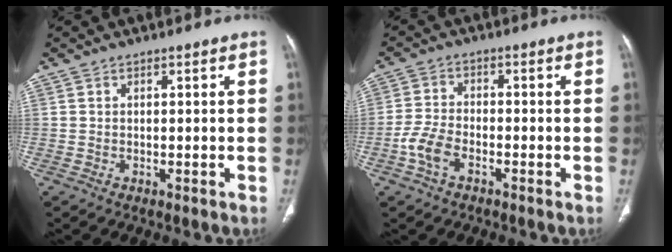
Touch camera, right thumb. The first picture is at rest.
{"total": 5.4, "force": [-2.7, 2.9, 3.7], "torque": [-0.080, 0.017, -0.056]}